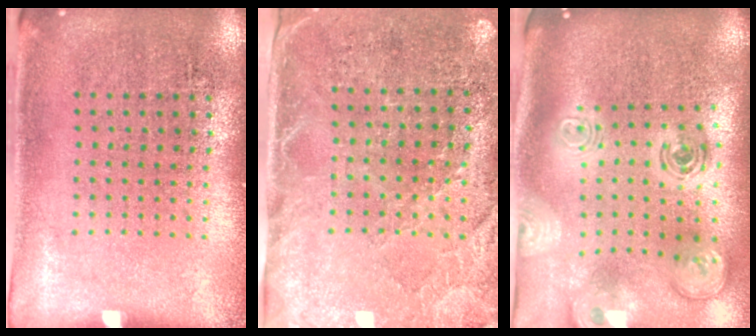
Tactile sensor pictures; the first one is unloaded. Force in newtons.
{"total": 2.7, "press": 2.4, "slide": 1.2}
{"total": 3.1, "press": 2.1, "slide": 2.3}